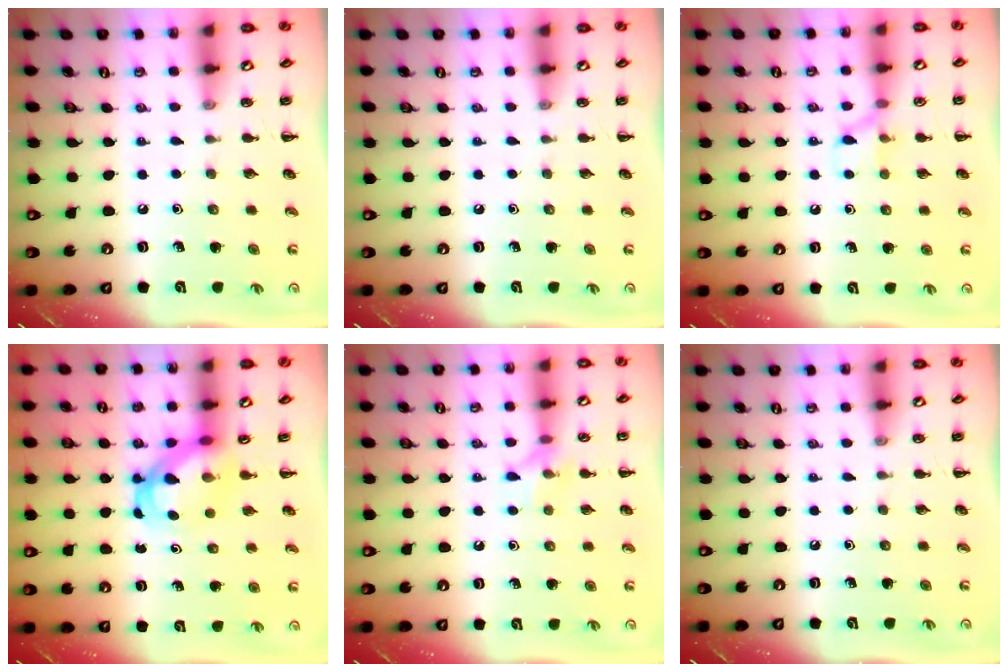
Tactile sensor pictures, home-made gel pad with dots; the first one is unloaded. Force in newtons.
{"total": 0.0}
{"total": 6.4, "press": 6.4, "slide": 0.6}
{"total": 4.9, "press": 4.7, "slide": 1.2}
{"total": 7.2, "press": 7.1, "slide": 1.2}
{"total": 0.0}